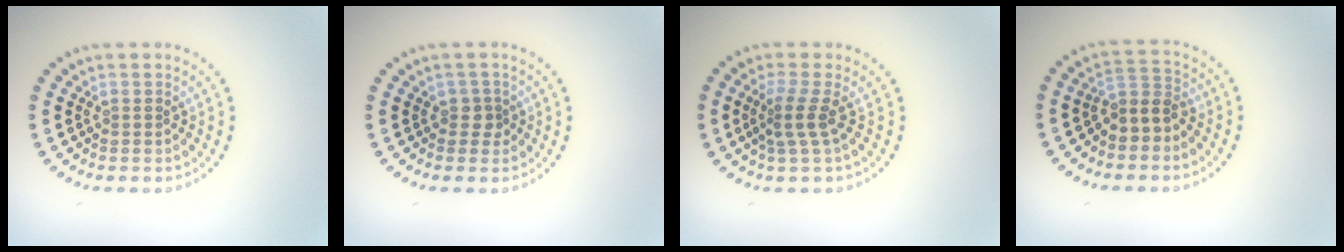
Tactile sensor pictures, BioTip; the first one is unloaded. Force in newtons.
{"total": 1.4, "press": 1.1, "slide": 0.8}
{"total": 2.4, "press": 1.7, "slide": 1.8}
{"total": 2.9, "press": 2.5, "slide": 1.5}